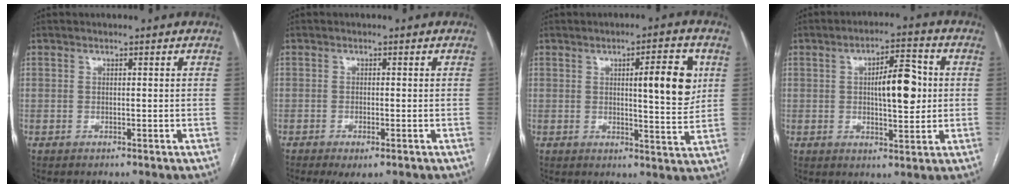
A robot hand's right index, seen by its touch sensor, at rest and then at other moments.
{"total": 3.0, "force": [-1.7, 0.8, 2.3], "torque": [-0.034, -0.005, -0.023]}
{"total": 8.9, "force": [2.3, 1.6, 8.5], "torque": [-0.114, 0.000, 0.030]}
{"total": 8.7, "force": [0.8, 2.7, 8.2], "torque": [-0.128, 0.014, 0.015]}